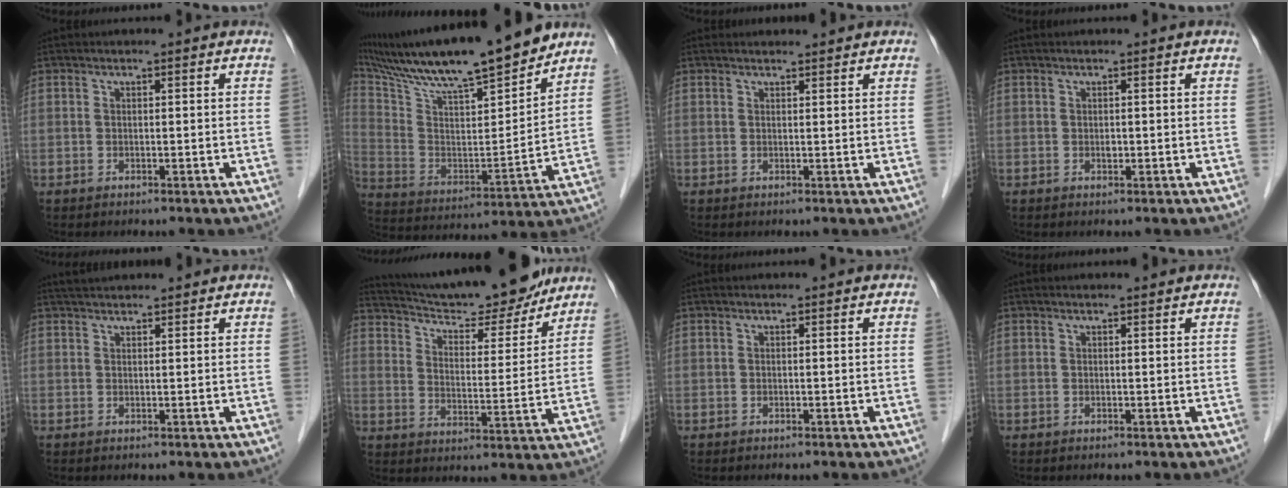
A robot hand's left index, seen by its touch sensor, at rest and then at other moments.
{"total": 22.7, "force": [19.2, 1.8, 12.0], "torque": [-0.217, 0.003, 0.321]}
{"total": 1.6, "force": [1.6, 0.3, 0.2], "torque": [-0.010, 0.007, 0.025]}
{"total": 0.5, "force": [-0.1, 0.4, 0.4], "torque": [-0.006, 0.000, -0.003]}
{"total": 3.4, "force": [3.2, 0.4, 1.1], "torque": [-0.015, 0.031, 0.055]}
{"total": 20.5, "force": [18.5, 3.2, 8.1], "torque": [-0.131, -0.001, 0.271]}
{"total": 0.0}
{"total": 0.7, "force": [0.6, 0.0, 0.1], "torque": [-0.008, 0.002, 0.010]}